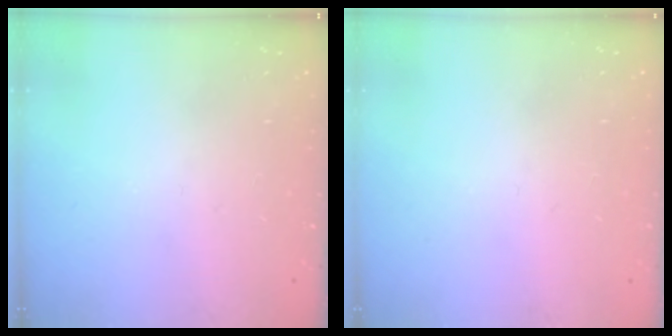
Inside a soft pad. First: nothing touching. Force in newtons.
{"total": 0.7, "press": 0.6, "slide": 0.1}